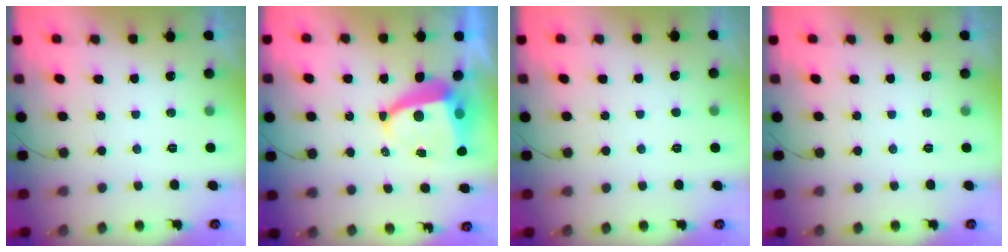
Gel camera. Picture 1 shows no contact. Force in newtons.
{"total": 7.3, "press": 7.2, "slide": 0.8}
{"total": 2.2, "press": 2.2, "slide": 0.2}
{"total": 0.0}